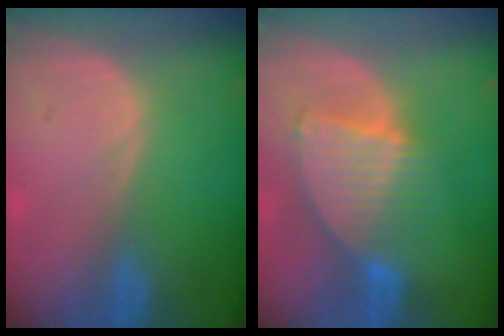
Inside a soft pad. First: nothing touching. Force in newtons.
{"total": 7.6, "press": 6.9, "slide": 3.3}